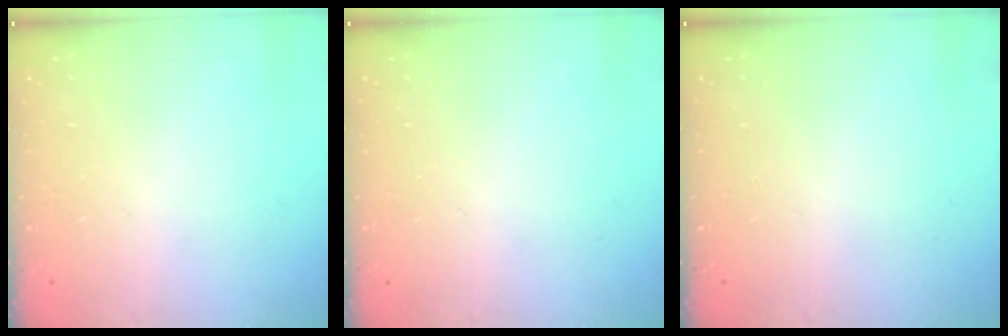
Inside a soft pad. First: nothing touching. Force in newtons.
{"total": 0.0}
{"total": 0.0}